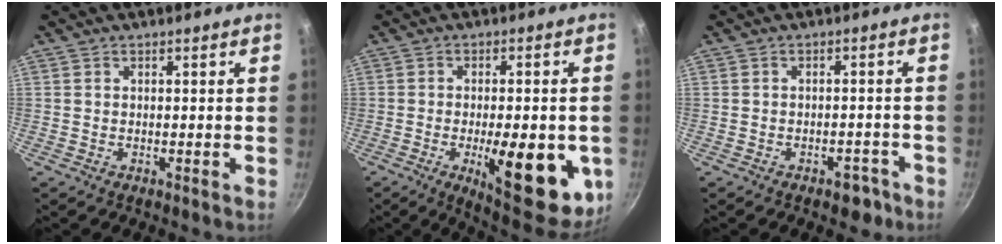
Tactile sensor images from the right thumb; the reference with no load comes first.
{"total": 18.4, "force": [-4.8, 6.8, 16.4], "torque": [-0.183, -0.015, -0.048]}
{"total": 3.6, "force": [-2.4, 1.9, 1.8], "torque": [-0.009, 0.018, -0.029]}